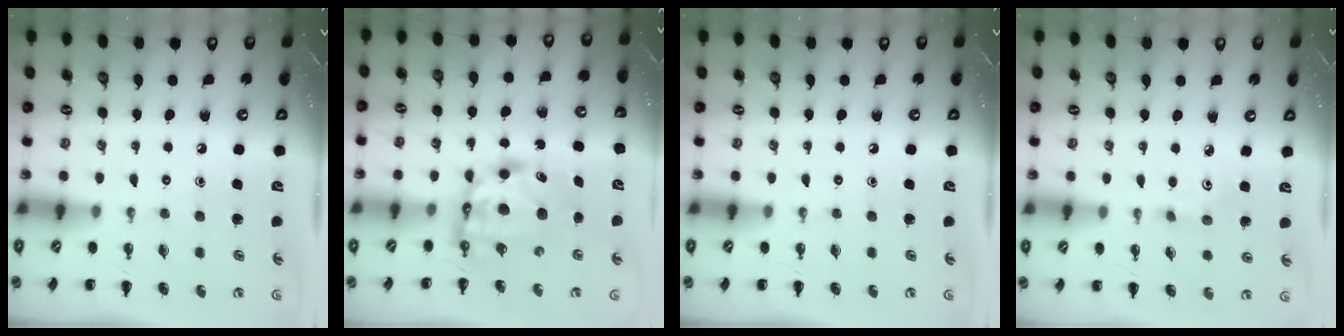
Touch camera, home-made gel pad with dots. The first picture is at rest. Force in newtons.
{"total": 6.5, "press": 6.2, "slide": 1.9}
{"total": 0.0}
{"total": 1.8, "press": 1.7, "slide": 0.6}